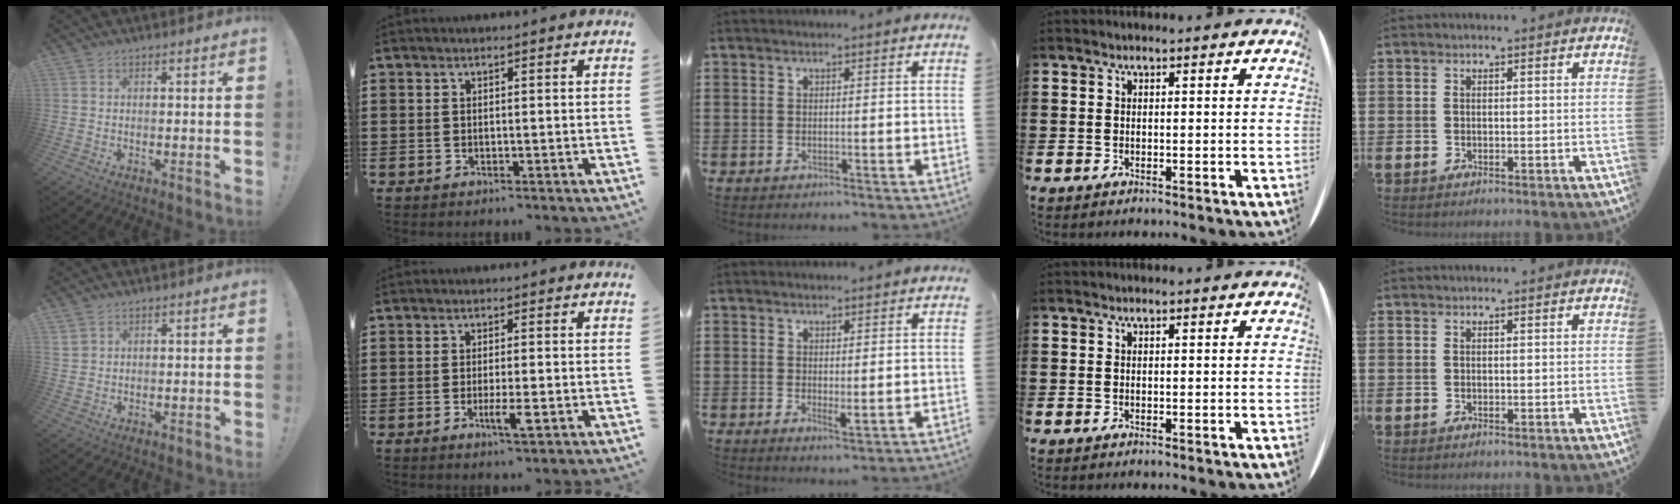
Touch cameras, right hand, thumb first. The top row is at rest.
{"thumb": {"total": 2.5, "force": [1.8, 1.5, 0.9], "torque": [-0.012, -0.009, 0.034]}, "index": {"total": 3.8, "force": [-1.4, 0.5, 3.5], "torque": [-0.071, -0.010, -0.028]}, "middle": {"total": 1.9, "force": [0.3, 0.8, 1.7], "torque": [-0.025, -0.006, 0.006]}}